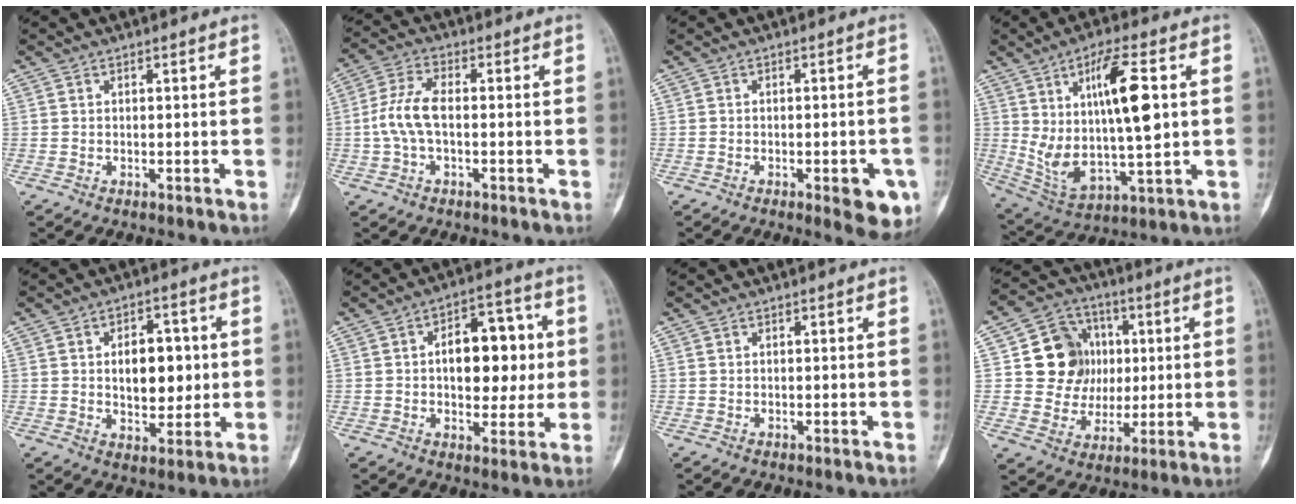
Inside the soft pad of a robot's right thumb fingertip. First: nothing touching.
{"total": 7.3, "force": [-0.7, 3.5, 6.4], "torque": [-0.150, 0.021, -0.018]}
{"total": 7.3, "force": [-2.9, 2.5, 6.2], "torque": [-0.059, 0.003, -0.028]}
{"total": 16.8, "force": [3.7, 5.2, 15.5], "torque": [-0.283, -0.013, 0.076]}
{"total": 10.0, "force": [0.9, 6.2, 7.8], "torque": [-0.074, -0.001, 0.020]}
{"total": 13.6, "force": [1.1, 8.0, 10.9], "torque": [-0.107, 0.016, 0.013]}
{"total": 0.0}
{"total": 13.6, "force": [2.3, 12.2, 5.6], "torque": [-0.038, 0.005, 0.044]}